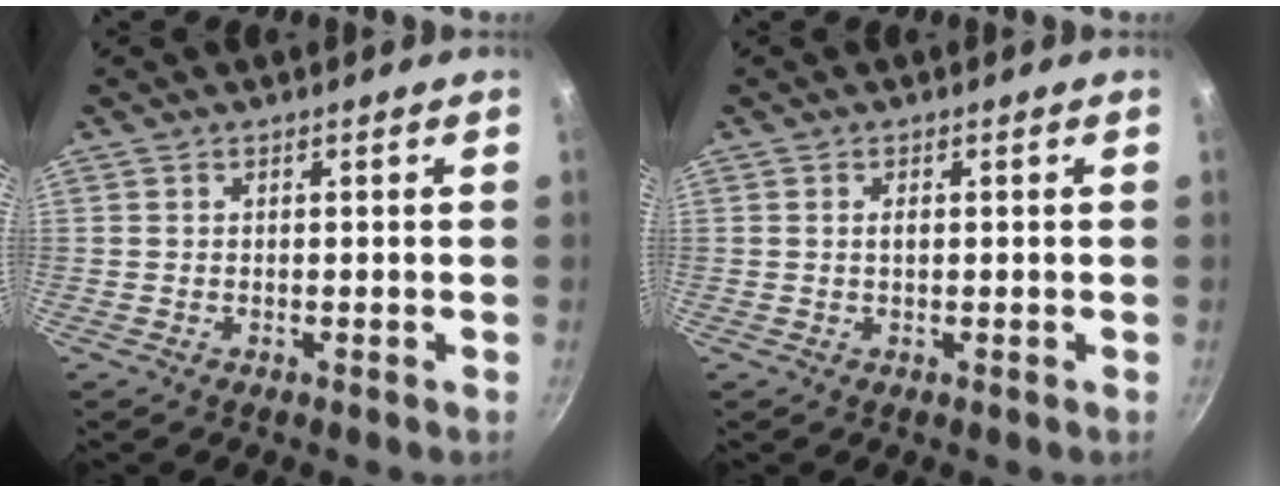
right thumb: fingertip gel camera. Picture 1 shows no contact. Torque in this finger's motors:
{"motor_torque": [-0.36, 0.15, -0.01, 0.29, -0.01]}